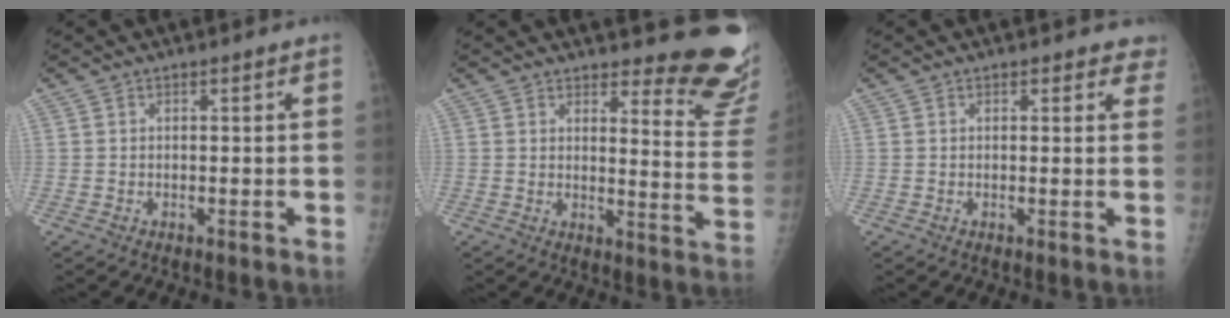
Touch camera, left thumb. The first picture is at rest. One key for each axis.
{"total": 13.9, "fx": 12.5, "fy": 2.7, "fz": 5.3, "tx": -0.026, "ty": -0.138, "tz": 0.131}
{"total": 2.8, "fx": 2.2, "fy": 1.6, "fz": 0.8, "tx": 0.027, "ty": -0.007, "tz": 0.013}